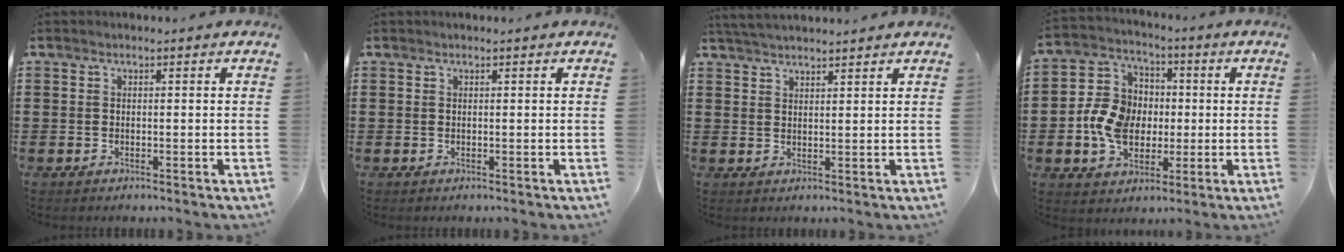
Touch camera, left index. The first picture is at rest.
{"total": 0.0}
{"total": 3.2, "force": [3.1, -0.1, 0.7], "torque": [-0.022, -0.005, 0.060]}
{"total": 9.6, "force": [-1.1, 7.9, 5.3], "torque": [-0.130, 0.025, -0.017]}